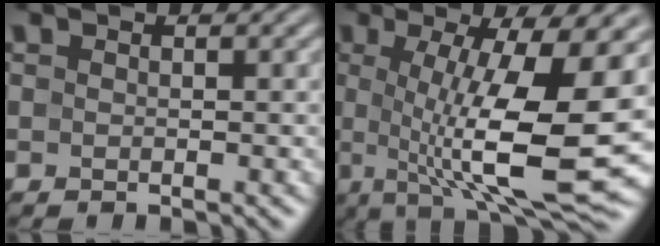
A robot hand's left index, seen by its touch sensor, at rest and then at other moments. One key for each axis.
{"total": 12.7, "fx": -0.2, "fy": 3.1, "fz": 12.3, "tx": -0.186, "ty": -0.013, "tz": -0.001}